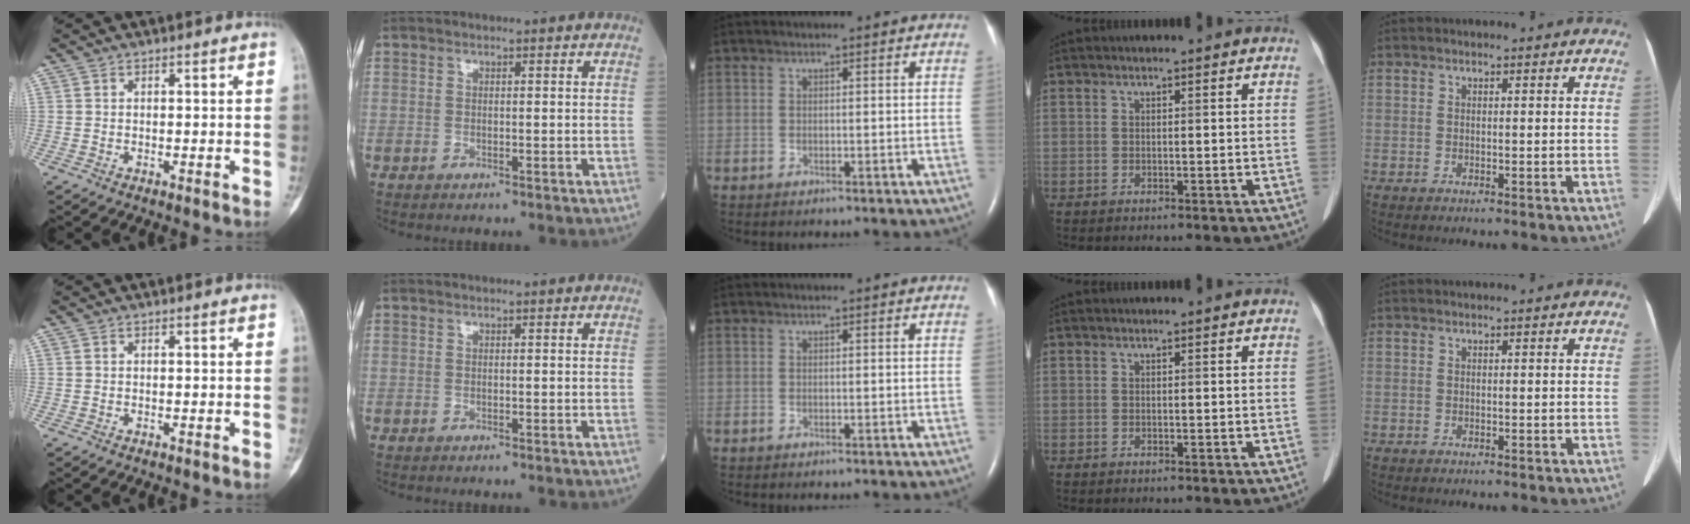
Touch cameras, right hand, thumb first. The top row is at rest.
{}